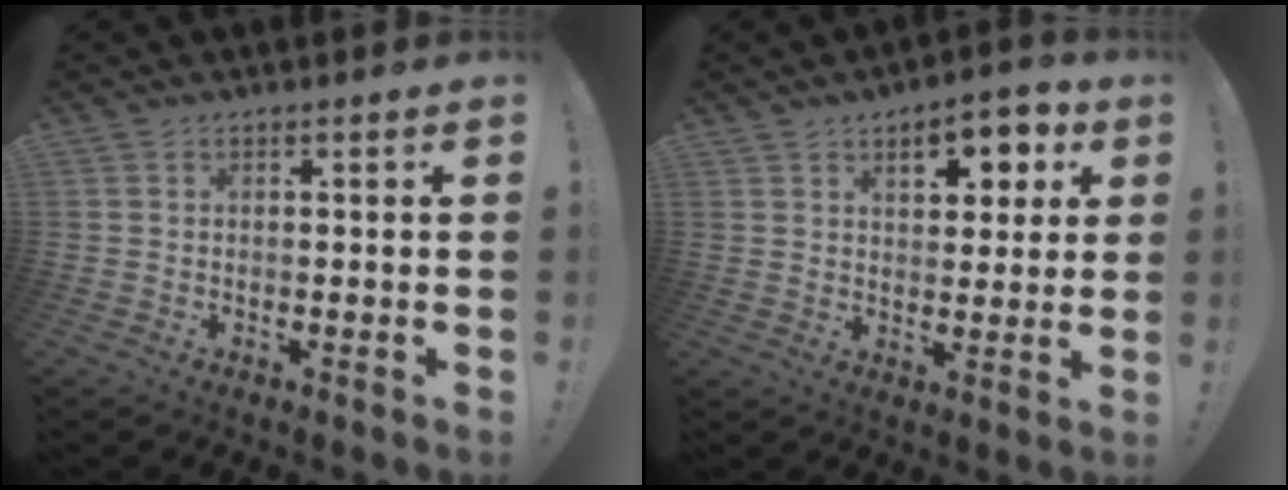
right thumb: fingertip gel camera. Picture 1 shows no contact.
{"total": 10.0, "force": [4.6, 5.3, 7.2], "torque": [-0.089, -0.015, 0.074]}